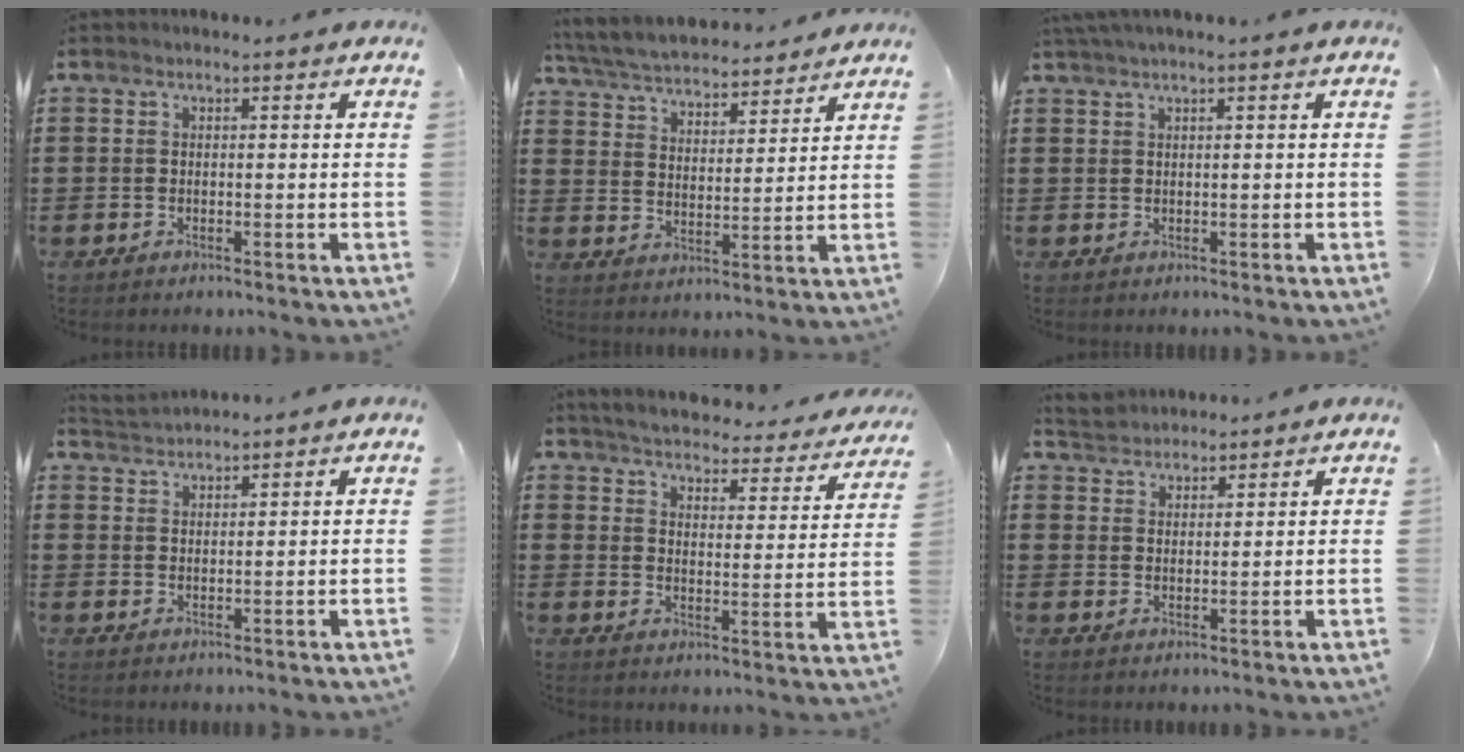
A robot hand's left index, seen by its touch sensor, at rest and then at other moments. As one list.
[{"total": 5.5, "force": [5.4, 0.5, 0.8], "torque": [-0.044, -0.030, 0.093]}, {"total": 1.3, "force": [0.7, -0.3, 1.0], "torque": [-0.018, -0.002, 0.013]}, {"total": 2.2, "force": [2.1, -0.1, -0.3], "torque": [-0.002, -0.001, 0.043]}, {"total": 4.2, "force": [4.1, 0.0, 0.7], "torque": [-0.039, -0.037, 0.066]}, {"total": 3.3, "force": [3.2, 0.9, -0.3], "torque": [-0.007, -0.004, 0.061]}]